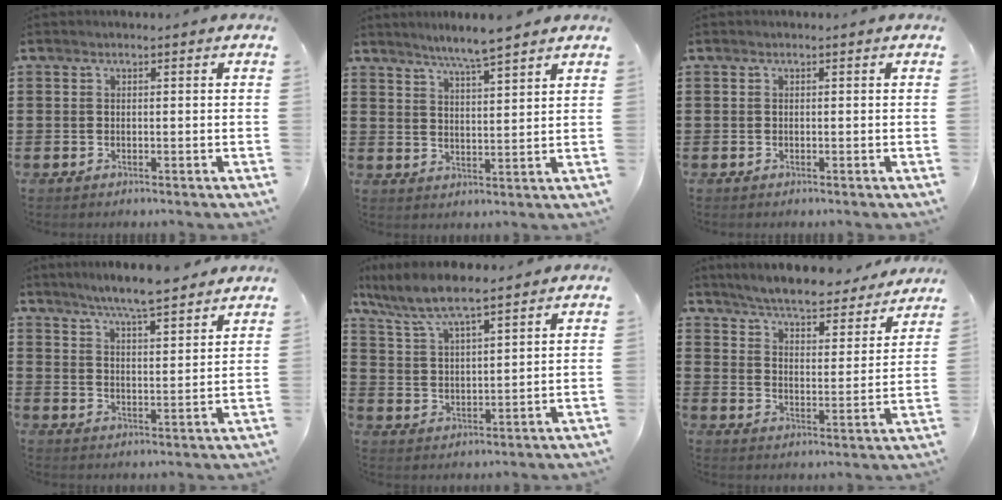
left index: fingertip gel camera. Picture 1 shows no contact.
{"total": 4.9, "force": [4.5, -0.5, 2.0], "torque": [-0.054, -0.014, 0.078]}
{"total": 0.0}
{"total": 5.8, "force": [5.4, -0.2, 1.9], "torque": [-0.057, -0.029, 0.094]}
{"total": 6.5, "force": [5.7, 1.0, 2.9], "torque": [-0.080, -0.022, 0.099]}
{"total": 5.6, "force": [5.4, -0.2, 1.4], "torque": [-0.054, -0.040, 0.091]}